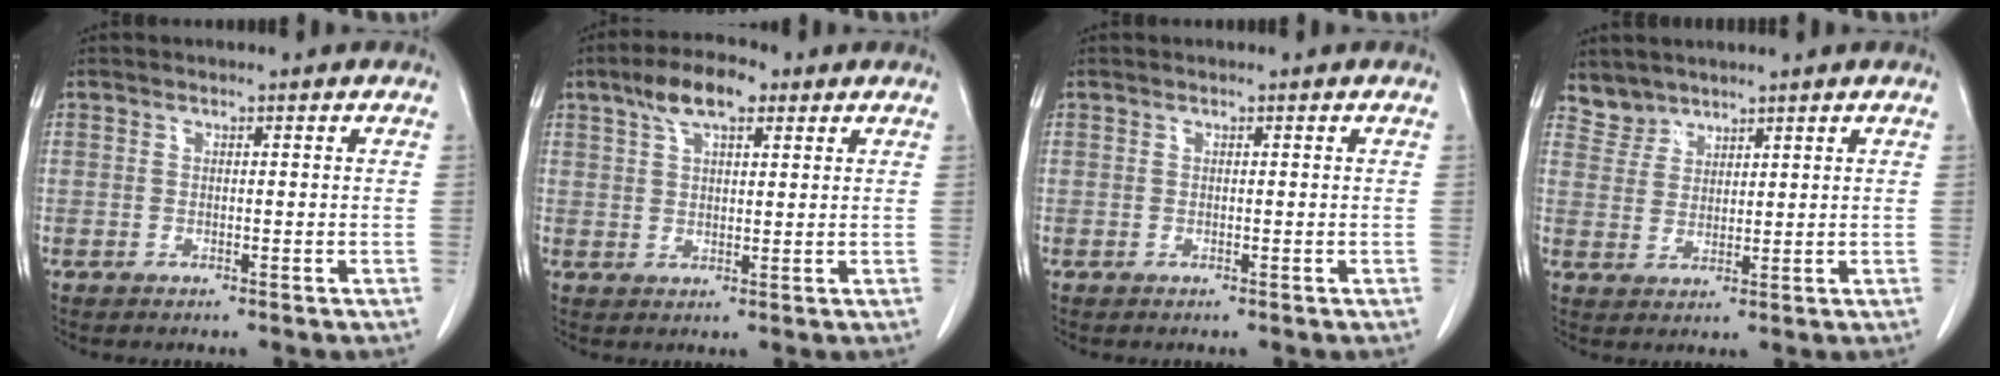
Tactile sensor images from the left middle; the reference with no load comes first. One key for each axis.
{"total": 6.8, "fx": 4.1, "fy": 2.4, "fz": 4.9, "tx": -0.094, "ty": 0.018, "tz": 0.070}
{"total": 0.0}
{"total": 3.2, "fx": 2.9, "fy": 1.3, "fz": -0.5, "tx": 0.016, "ty": 0.007, "tz": 0.058}